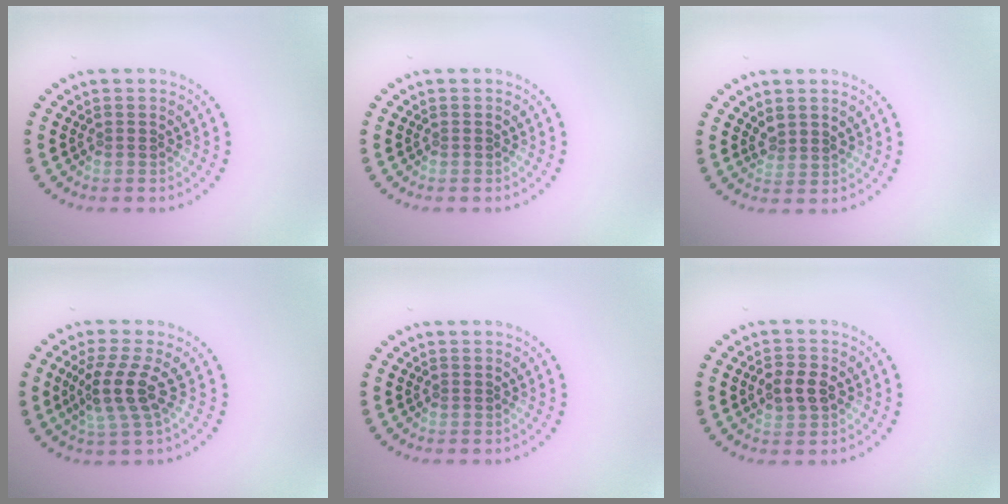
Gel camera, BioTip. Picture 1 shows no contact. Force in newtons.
{"total": 0.0}
{"total": 1.4, "press": 1.1, "slide": 0.8}
{"total": 3.5, "press": 2.8, "slide": 2.0}
{"total": 0.0}
{"total": 2.7, "press": 2.7, "slide": 0.1}